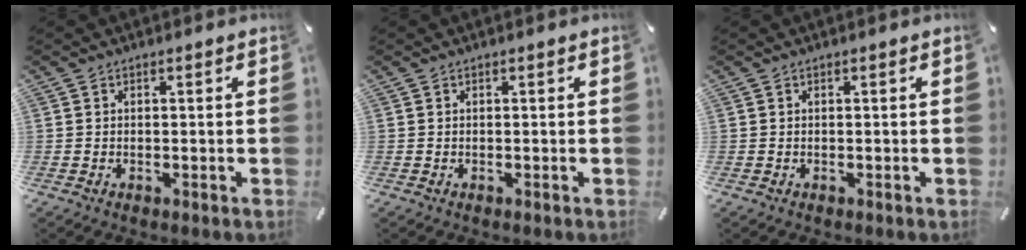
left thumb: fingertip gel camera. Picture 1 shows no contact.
{"total": 0.0}
{"total": 0.0}